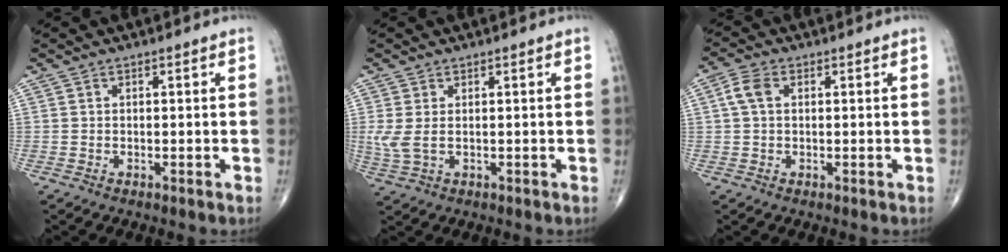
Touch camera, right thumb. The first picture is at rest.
{"total": 3.7, "force": [0.2, 2.0, 3.2], "torque": [-0.090, 0.002, 0.013]}
{"total": 3.7, "force": [0.7, 2.4, 2.8], "torque": [-0.066, 0.012, 0.013]}